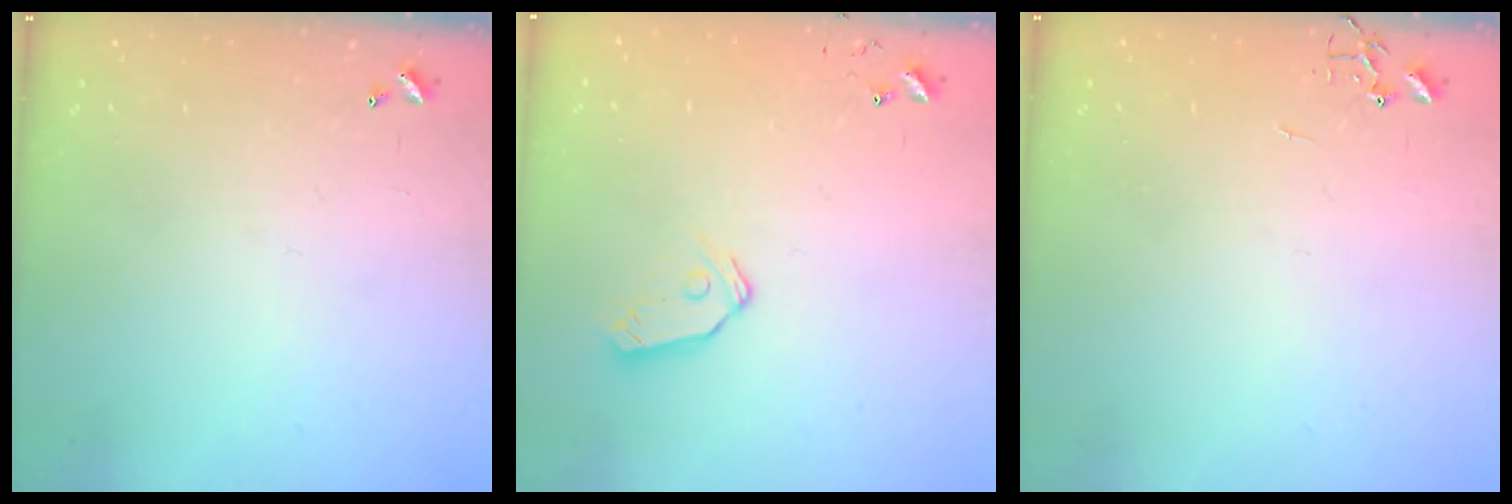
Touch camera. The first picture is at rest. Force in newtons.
{"total": 8.1, "press": 8.1, "slide": 0.7}
{"total": 0.0}